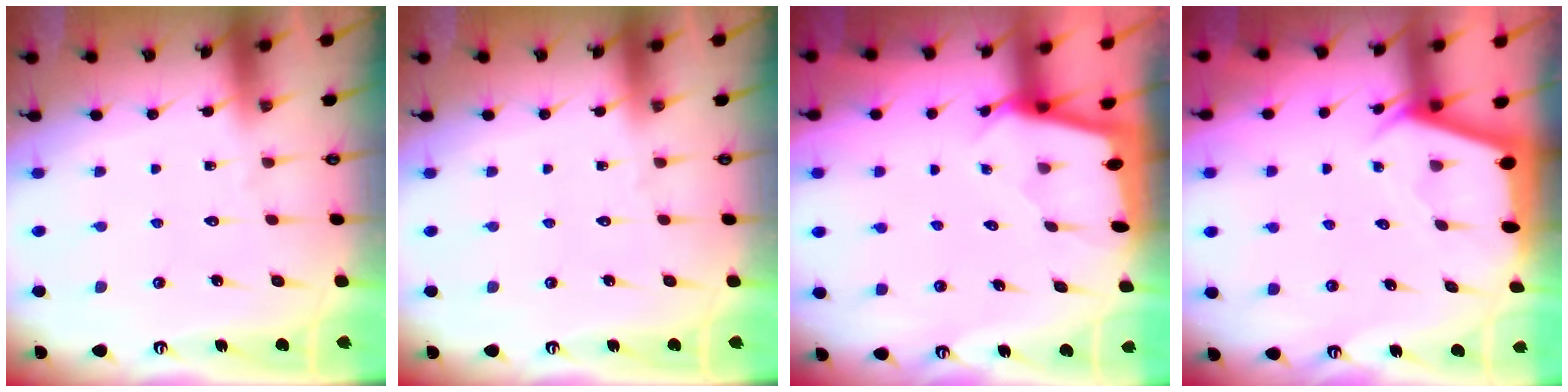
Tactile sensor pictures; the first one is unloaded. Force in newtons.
{"total": 0.0}
{"total": 1.6, "press": 1.6, "slide": 0.2}
{"total": 2.4, "press": 2.4, "slide": 0.3}